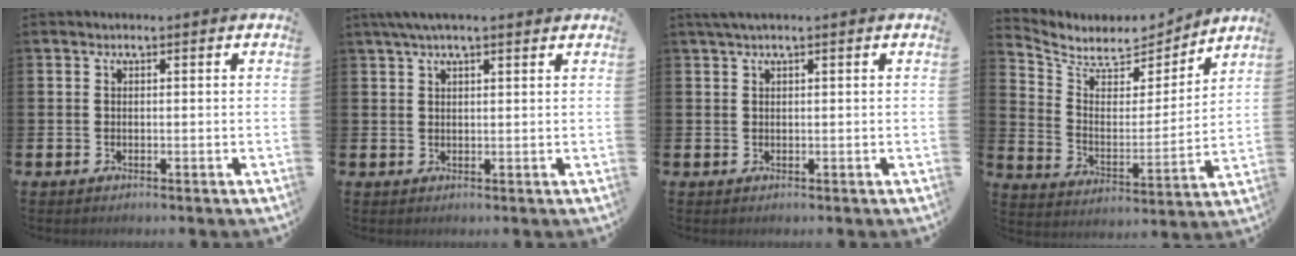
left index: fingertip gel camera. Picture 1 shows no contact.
{"total": 3.4, "force": [2.6, 0.8, 2.1], "torque": [-0.046, 0.003, 0.046]}
{"total": 1.3, "force": [0.9, 0.0, 1.0], "torque": [-0.028, 0.007, 0.017]}
{"total": 6.7, "force": [6.1, 2.6, 0.9], "torque": [-0.062, -0.057, 0.104]}